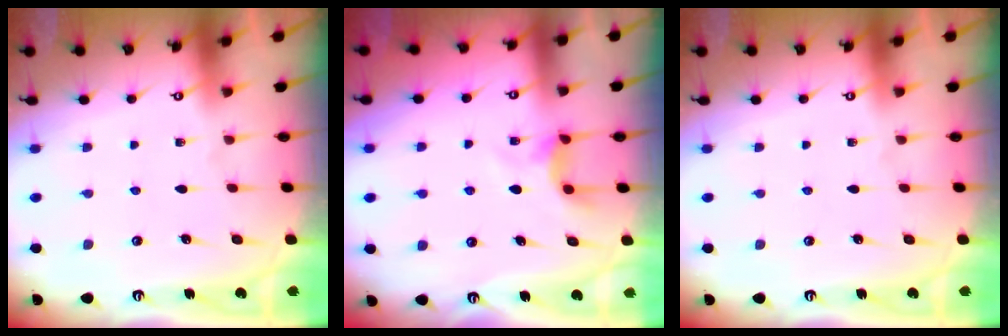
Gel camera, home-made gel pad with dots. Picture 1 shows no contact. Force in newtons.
{"total": 4.1, "press": 4.1, "slide": 0.3}
{"total": 0.0}